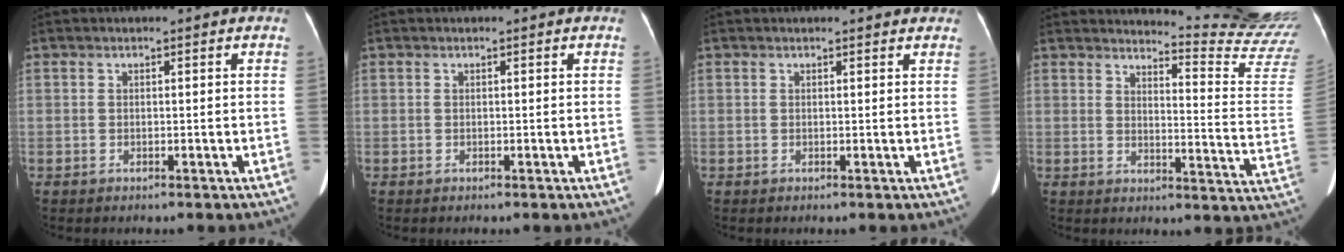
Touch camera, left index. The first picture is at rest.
{"total": 0.0}
{"total": 2.4, "force": [2.3, 0.4, 0.5], "torque": [-0.011, 0.003, 0.018]}
{"total": 16.3, "force": [16.0, -2.4, 1.9], "torque": [-0.023, -0.166, 0.168]}